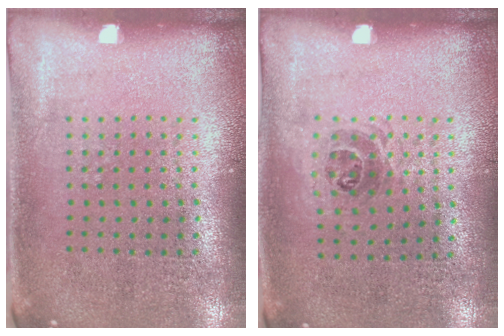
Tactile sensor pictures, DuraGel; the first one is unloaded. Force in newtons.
{"total": 1.0, "press": 0.7, "slide": 0.6}